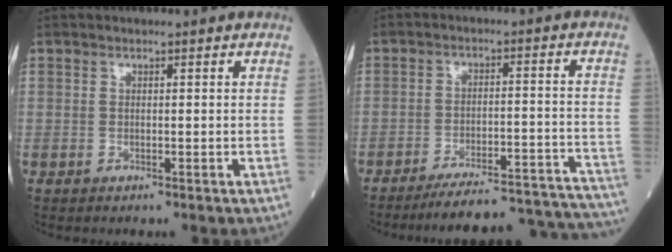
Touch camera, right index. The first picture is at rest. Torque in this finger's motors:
{"motor_torque": [-0.13, -0.77, 0.14, 0.02]}